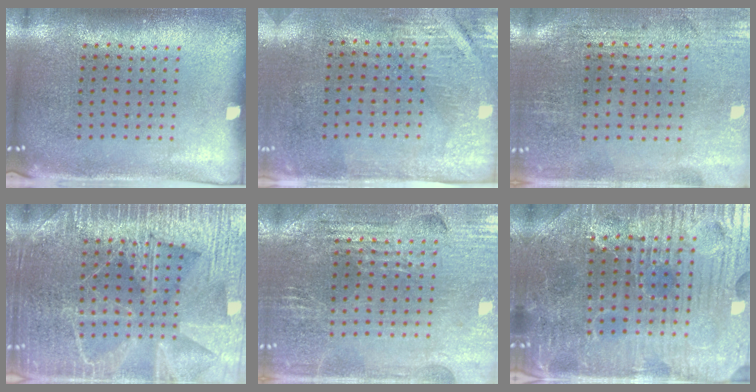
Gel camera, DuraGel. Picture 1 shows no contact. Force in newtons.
{"total": 2.9, "press": 2.5, "slide": 1.4}
{"total": 0.6, "press": 0.5, "slide": 0.4}
{"total": 6.6, "press": 6.5, "slide": 0.9}
{"total": 2.9, "press": 2.8, "slide": 0.4}
{"total": 4.6, "press": 4.6, "slide": 0.8}